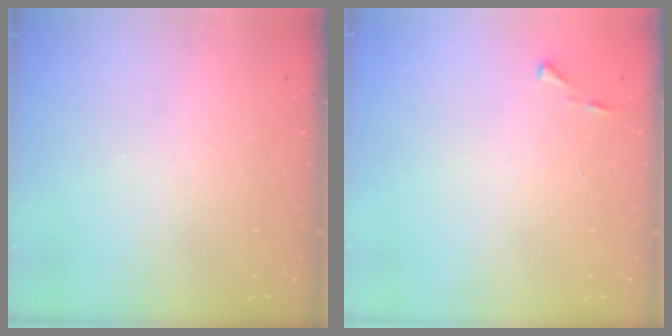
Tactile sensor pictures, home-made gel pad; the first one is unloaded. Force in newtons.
{"total": 3.1, "press": 3.1, "slide": 0.3}